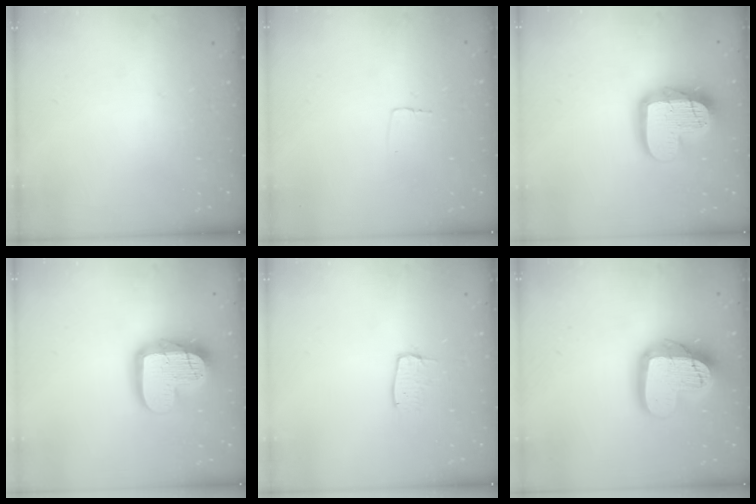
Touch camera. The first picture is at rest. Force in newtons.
{"total": 2.6, "press": 2.6, "slide": 0.1}
{"total": 16.9, "press": 16.9, "slide": 1.4}
{"total": 16.9, "press": 16.9, "slide": 1.4}
{"total": 3.8, "press": 3.8, "slide": 0.3}
{"total": 19.9, "press": 19.9, "slide": 1.5}